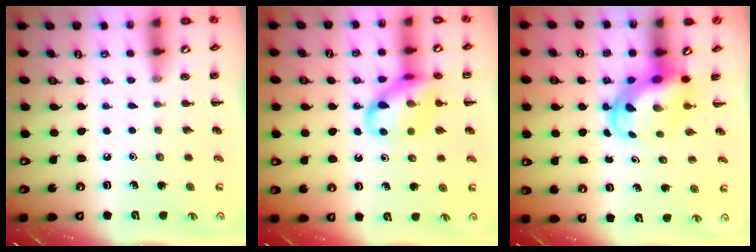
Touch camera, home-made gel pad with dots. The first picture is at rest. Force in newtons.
{"total": 13.5, "press": 13.3, "slide": 2.3}
{"total": 6.4, "press": 6.4, "slide": 0.9}